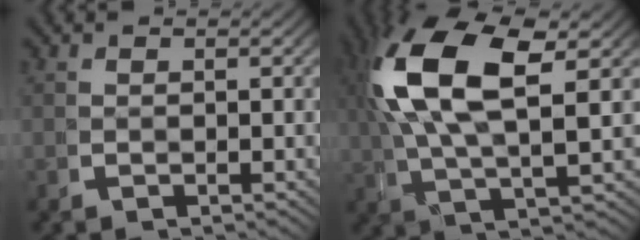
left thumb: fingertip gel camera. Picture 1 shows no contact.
{"total": 11.2, "force": [3.2, 5.1, 9.4], "torque": [-0.196, 0.006, 0.059]}